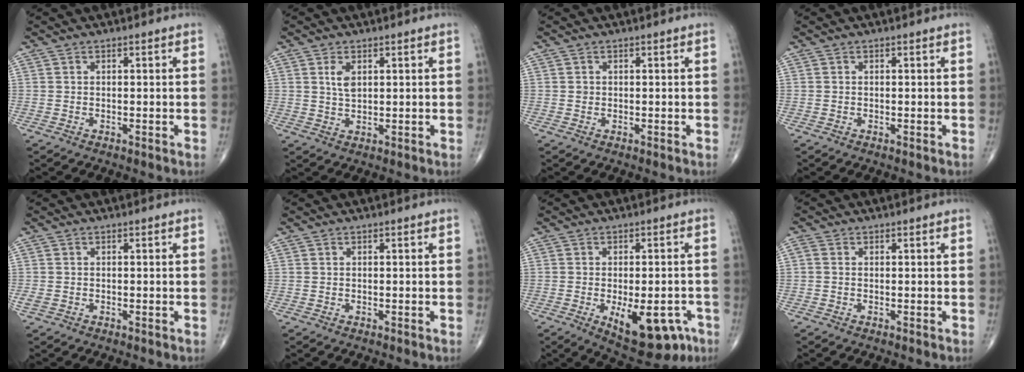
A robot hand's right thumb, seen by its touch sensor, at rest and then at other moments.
{"total": 3.1, "force": [1.1, 1.6, 2.4], "torque": [-0.041, -0.005, 0.022]}
{"total": 0.5, "force": [0.0, 0.5, 0.2], "torque": [0.000, 0.001, 0.001]}
{"total": 0.0}
{"total": 1.2, "force": [-0.4, 0.9, 0.7], "torque": [-0.024, 0.001, -0.008]}
{"total": 0.0}
{"total": 13.5, "force": [-5.4, 6.4, 10.6], "torque": [-0.125, 0.009, -0.062]}
{"total": 0.8, "force": [-0.1, 0.6, 0.6], "torque": [-0.013, 0.001, -0.004]}